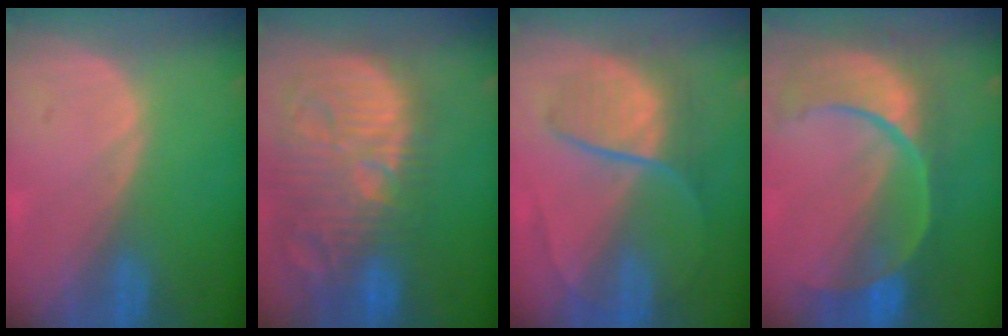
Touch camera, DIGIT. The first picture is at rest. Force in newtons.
{"total": 15.2, "press": 13.2, "slide": 7.4}
{"total": 7.0, "press": 6.9, "slide": 1.5}
{"total": 12.0, "press": 9.7, "slide": 7.0}